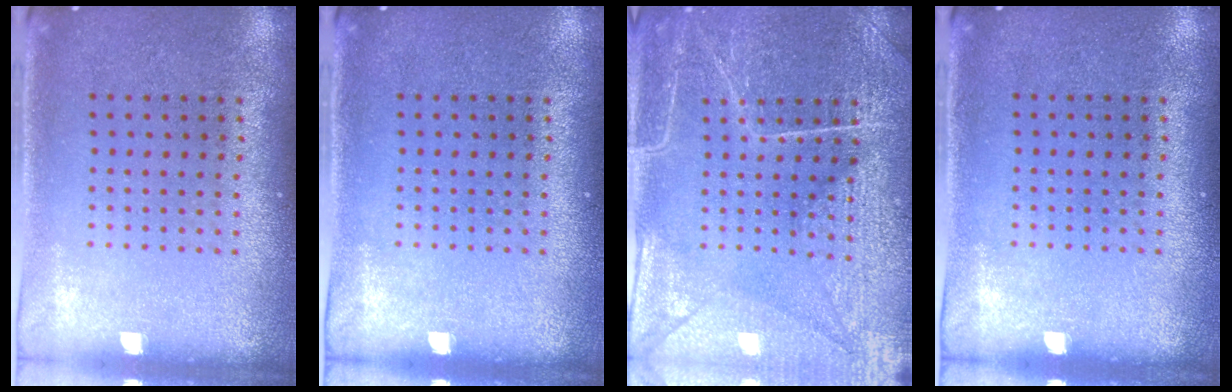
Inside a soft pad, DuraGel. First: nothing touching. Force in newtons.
{"total": 0.0}
{"total": 4.1, "press": 4.1, "slide": 0.4}
{"total": 0.0}